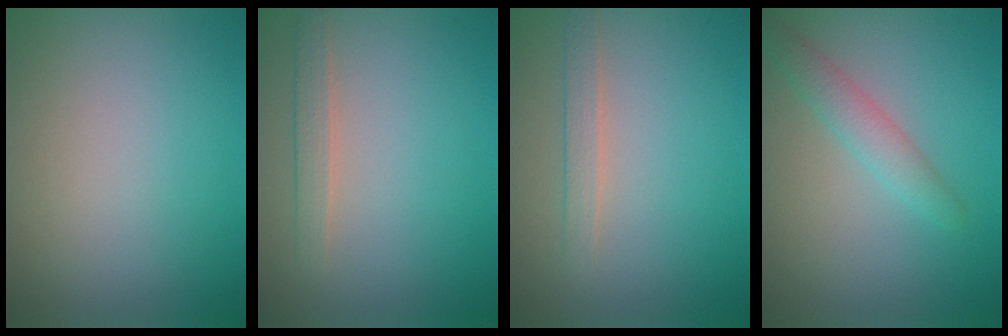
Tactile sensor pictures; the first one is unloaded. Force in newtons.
{"total": 1.5, "press": 1.5, "slide": 0.1}
{"total": 1.4, "press": 1.4, "slide": 0.1}
{"total": 2.4, "press": 2.4, "slide": 0.2}